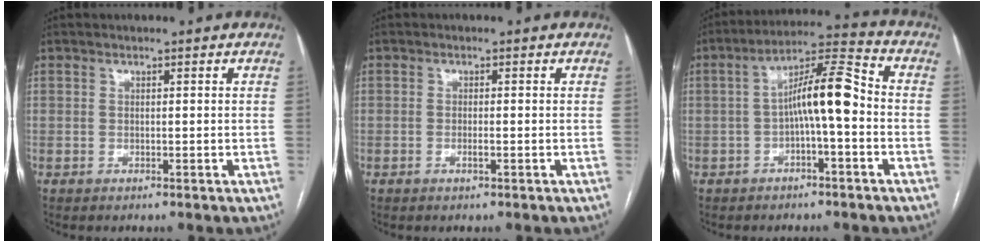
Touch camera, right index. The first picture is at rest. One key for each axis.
{"total": 1.0, "fx": -0.5, "fy": 0.1, "fz": 0.9, "tx": -0.019, "ty": 0.000, "tz": -0.008}
{"total": 9.4, "fx": -1.2, "fy": 1.4, "fz": 9.2, "tx": -0.158, "ty": 0.034, "tz": -0.023}